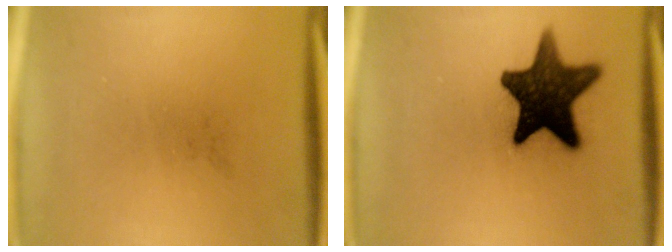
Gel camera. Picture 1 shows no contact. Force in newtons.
{"total": 15.9}